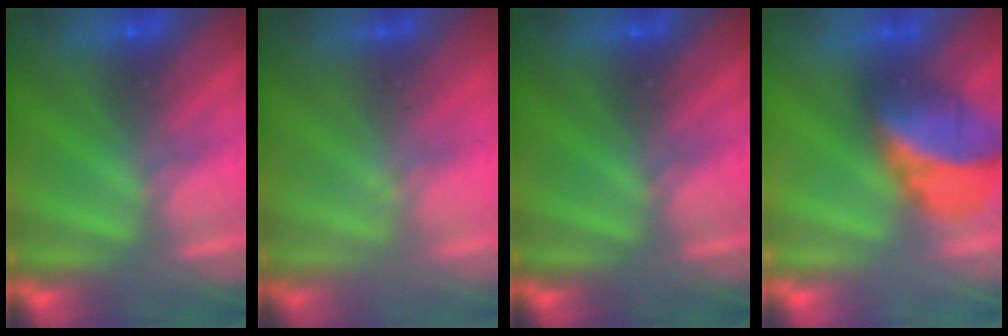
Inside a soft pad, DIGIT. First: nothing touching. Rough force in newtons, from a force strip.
{"total": 2.1}
{"total": 0.0}
{"total": 2.8}